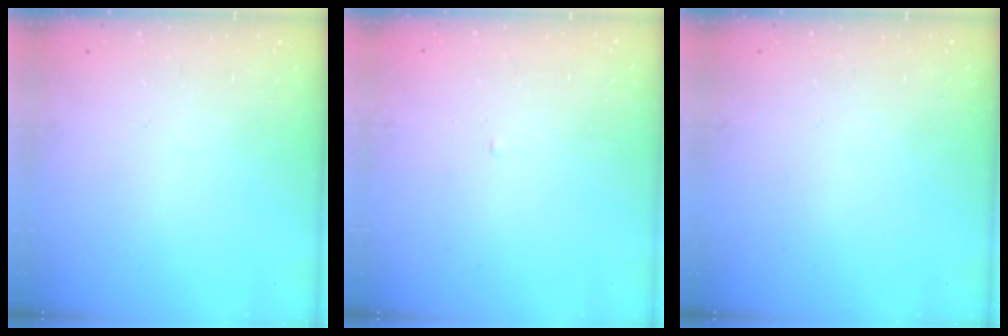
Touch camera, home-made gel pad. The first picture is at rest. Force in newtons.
{"total": 1.7, "press": 1.7, "slide": 0.3}
{"total": 0.0}